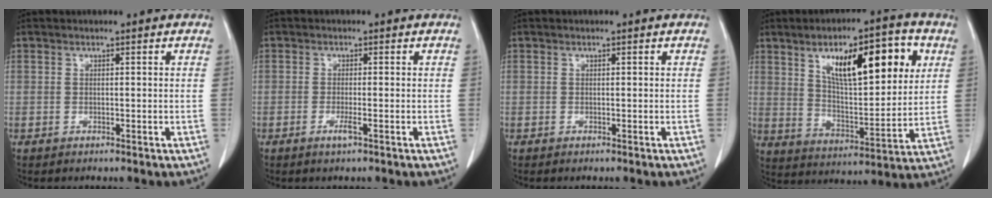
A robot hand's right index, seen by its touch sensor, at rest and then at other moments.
{"total": 1.8, "force": [-0.9, 0.0, 1.6], "torque": [-0.030, -0.003, -0.016]}
{"total": 0.0}
{"total": 17.4, "force": [7.2, 5.1, 15.0], "torque": [-0.227, 0.013, 0.120]}